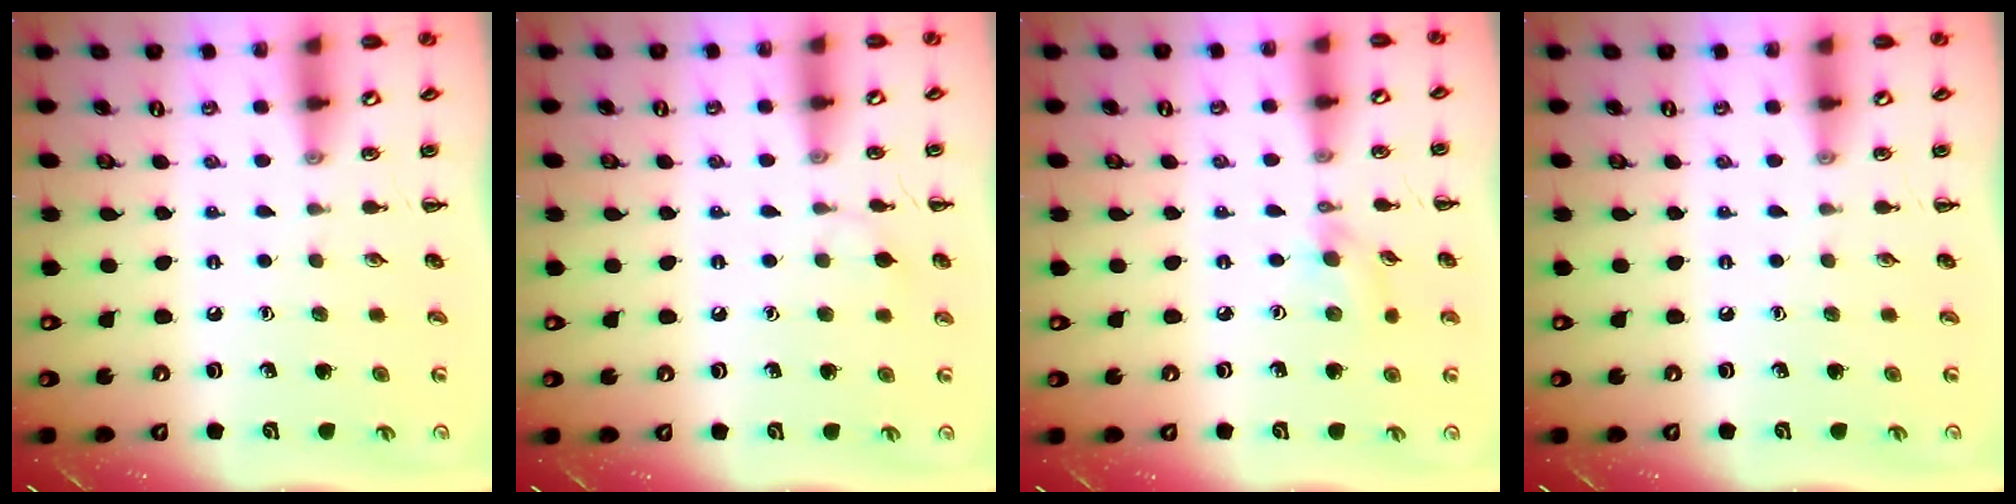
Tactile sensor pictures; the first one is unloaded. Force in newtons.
{"total": 5.9, "press": 5.6, "slide": 1.9}
{"total": 3.8, "press": 3.5, "slide": 1.3}
{"total": 0.0}